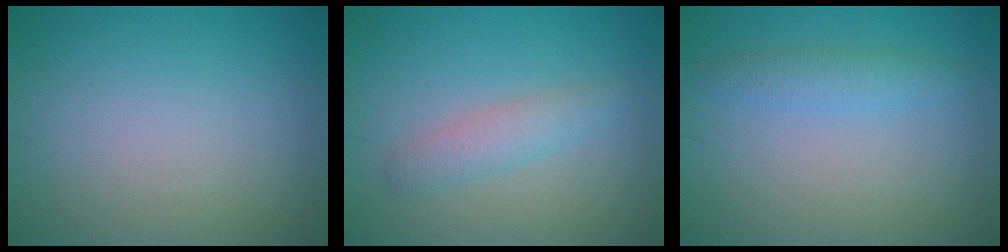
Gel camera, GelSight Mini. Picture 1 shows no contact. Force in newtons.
{"total": 2.2, "press": 2.2, "slide": 0.1}
{"total": 2.0, "press": 2.0, "slide": 0.1}